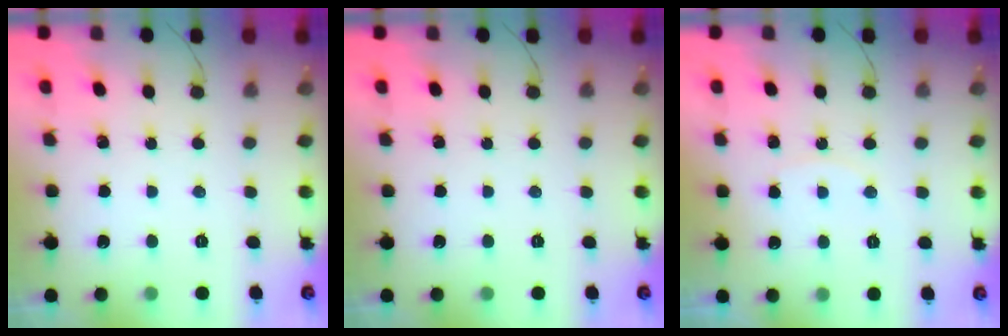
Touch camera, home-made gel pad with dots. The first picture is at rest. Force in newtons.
{"total": 0.0}
{"total": 5.0, "press": 5.0, "slide": 0.3}